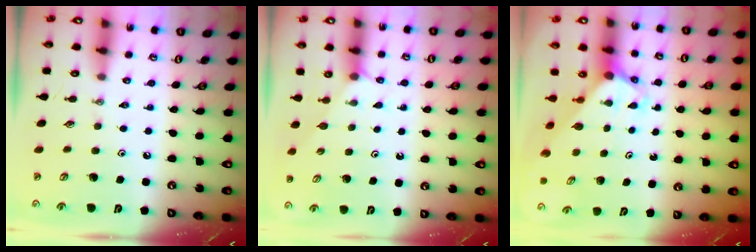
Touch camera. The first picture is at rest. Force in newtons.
{"total": 2.6, "press": 2.5, "slide": 0.5}
{"total": 3.0, "press": 3.0, "slide": 0.2}